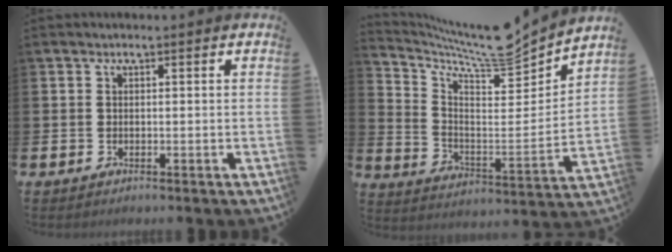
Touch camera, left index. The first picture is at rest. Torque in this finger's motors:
{"motor_torque": [0.09, -2.05, 0.06, 0.00]}